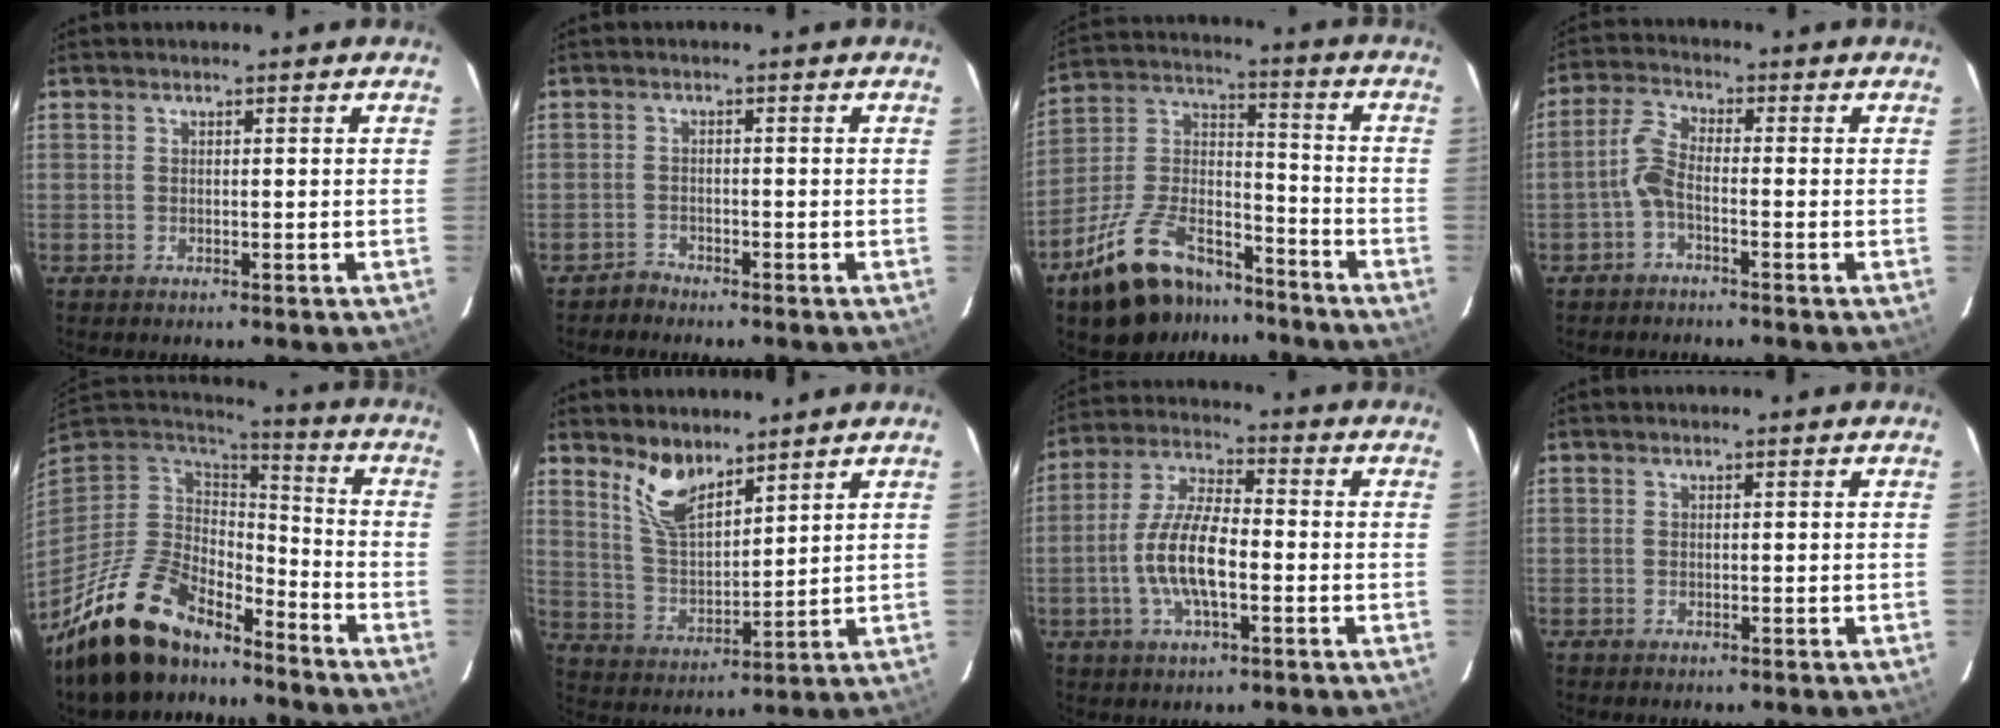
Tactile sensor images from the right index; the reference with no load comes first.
{"total": 1.5, "force": [-1.3, 0.5, -0.6], "torque": [0.008, 0.007, -0.027]}
{"total": 19.2, "force": [-13.3, 9.3, 10.3], "torque": [-0.210, 0.030, -0.216]}
{"total": 4.0, "force": [-1.8, 1.3, 3.3], "torque": [-0.081, 0.013, -0.040]}
{"total": 22.6, "force": [-16.7, 9.8, 11.7], "torque": [-0.251, -0.011, -0.282]}
{"total": 8.7, "force": [6.6, 3.0, 4.8], "torque": [-0.093, -0.002, 0.136]}
{"total": 11.2, "force": [-2.8, 3.8, 10.1], "torque": [-0.208, 0.003, -0.054]}
{"total": 0.0}